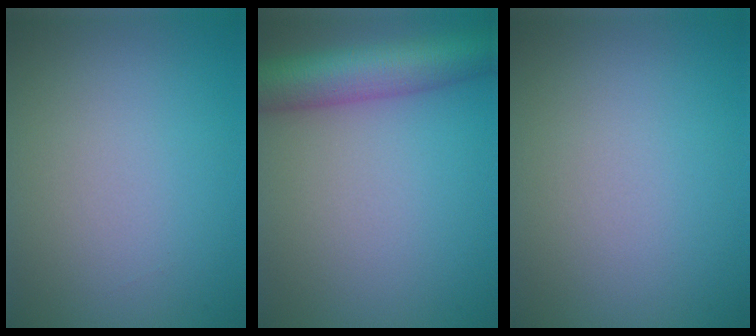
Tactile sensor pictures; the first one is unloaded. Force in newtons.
{"total": 7.9, "press": 7.9, "slide": 0.4}
{"total": 0.0}